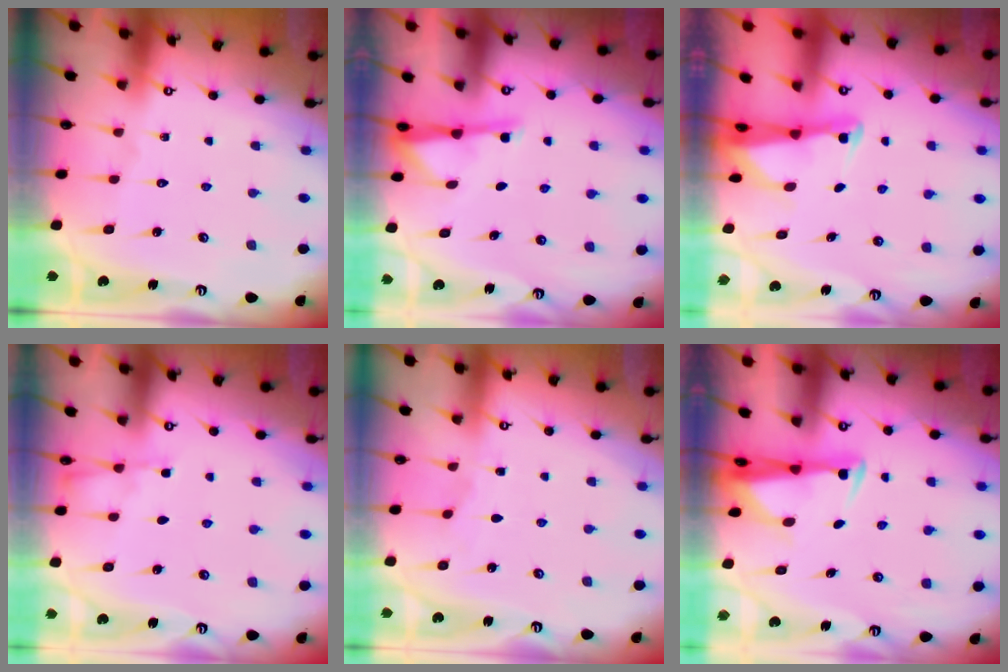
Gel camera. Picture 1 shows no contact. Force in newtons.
{"total": 2.8, "press": 2.8, "slide": 0.5}
{"total": 2.4, "press": 2.4, "slide": 0.3}
{"total": 2.4, "press": 2.4, "slide": 0.5}
{"total": 1.6, "press": 1.6, "slide": 0.3}
{"total": 2.8, "press": 2.7, "slide": 0.9}